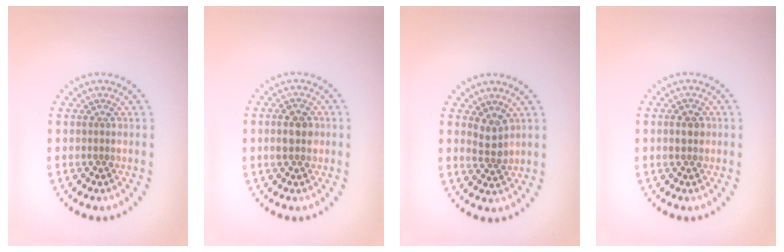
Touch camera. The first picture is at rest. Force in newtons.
{"total": 2.5, "press": 2.5, "slide": 0.1}
{"total": 1.9, "press": 1.6, "slide": 1.0}
{"total": 1.9, "press": 1.9, "slide": 0.1}